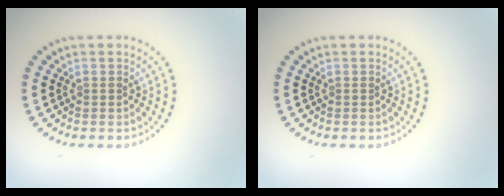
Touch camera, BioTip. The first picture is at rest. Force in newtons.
{"total": 0.0}